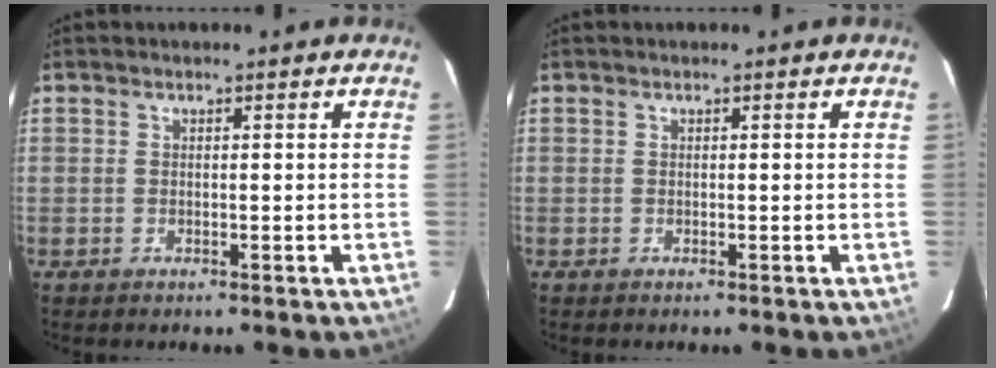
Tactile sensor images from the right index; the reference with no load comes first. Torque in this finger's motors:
{"motor_torque": [0.00, 0.00, 0.00, 0.00]}